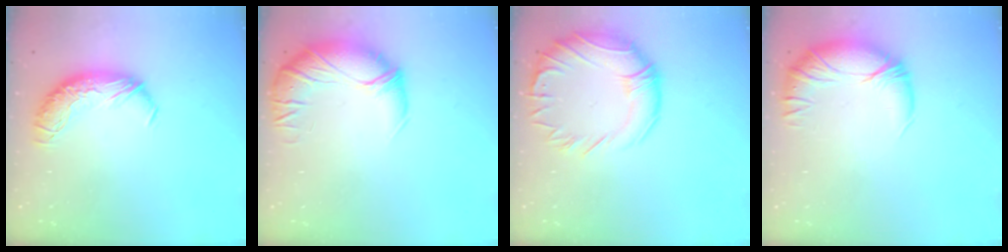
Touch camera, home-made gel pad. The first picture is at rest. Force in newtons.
{"total": 2.5, "press": 0.4, "slide": 2.5}
{"total": 4.6, "press": 3.7, "slide": 2.8}
{"total": 3.5, "press": 0.1, "slide": 3.5}